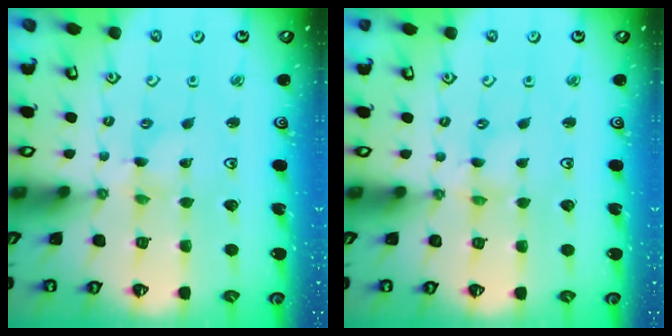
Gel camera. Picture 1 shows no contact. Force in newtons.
{"total": 0.0}